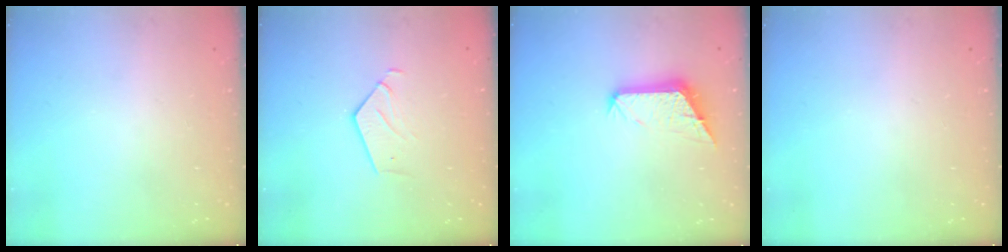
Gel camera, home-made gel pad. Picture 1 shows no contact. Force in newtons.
{"total": 2.8, "press": 2.8, "slide": 0.2}
{"total": 10.9, "press": 10.9, "slide": 0.3}
{"total": 0.0}